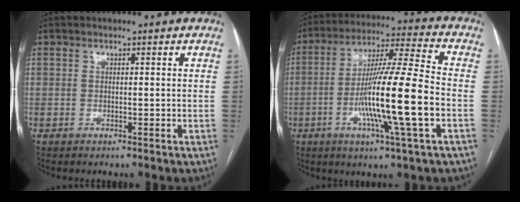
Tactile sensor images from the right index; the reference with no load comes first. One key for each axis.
{"total": 16.6, "fx": -3.9, "fy": -0.6, "fz": 16.1, "tx": -0.292, "ty": -0.008, "tz": -0.077}